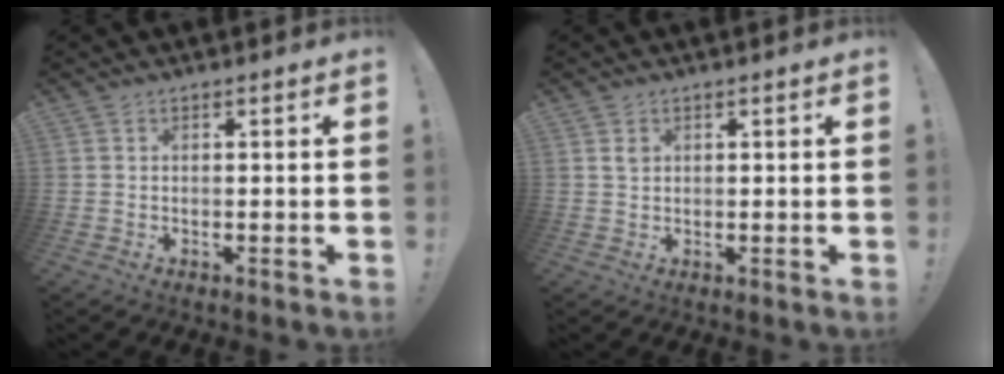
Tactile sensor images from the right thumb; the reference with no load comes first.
{"total": 1.6, "force": [0.9, 1.1, 0.7], "torque": [0.001, -0.006, 0.014]}